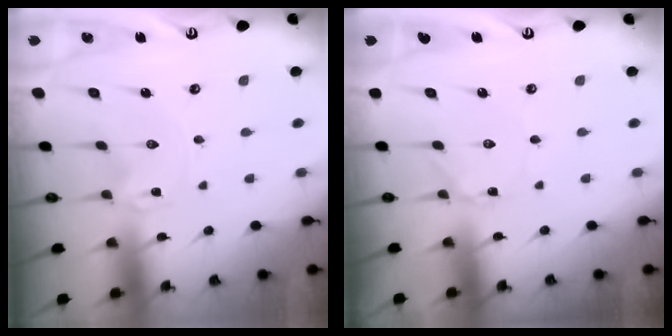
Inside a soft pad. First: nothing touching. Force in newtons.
{"total": 1.4, "press": 1.3, "slide": 0.1}